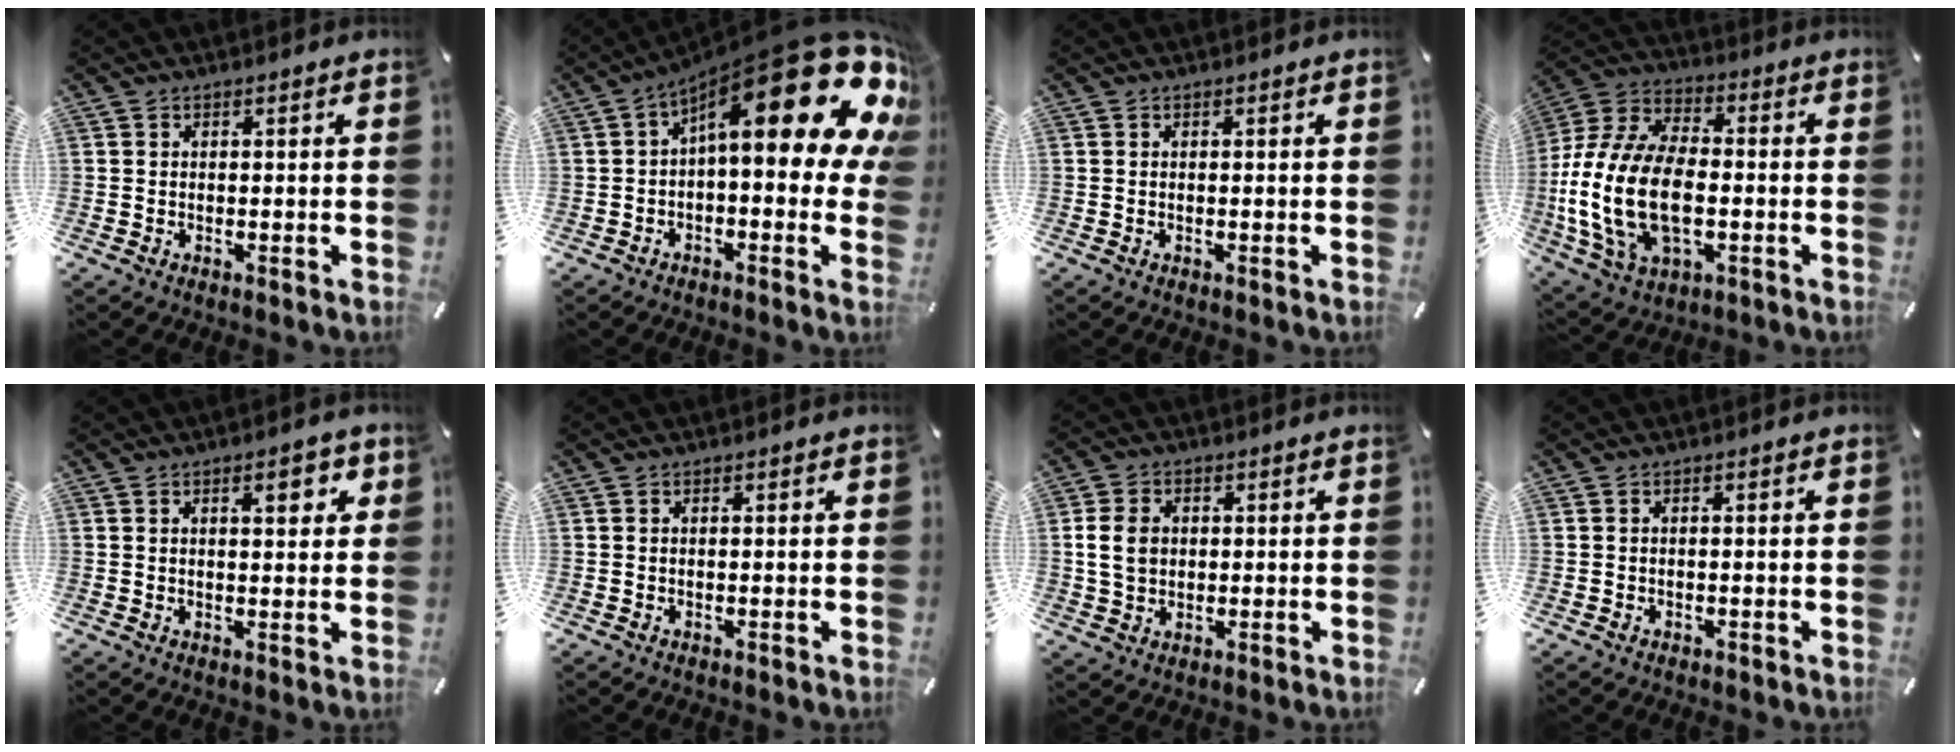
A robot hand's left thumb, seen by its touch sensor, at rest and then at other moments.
{"total": 25.0, "force": [10.4, 8.4, 21.1], "torque": [-0.312, -0.088, 0.176]}
{"total": 0.0}
{"total": 20.5, "force": [-4.4, 12.7, 15.4], "torque": [-0.340, 0.011, -0.074]}
{"total": 5.0, "force": [2.4, 1.8, 4.0], "torque": [-0.053, -0.005, 0.032]}
{"total": 0.0}
{"total": 6.5, "force": [0.5, 5.4, 3.7], "torque": [-0.087, 0.003, 0.006]}
{"total": 0.5, "force": [-0.3, 0.4, 0.1], "torque": [-0.001, 0.003, -0.008]}